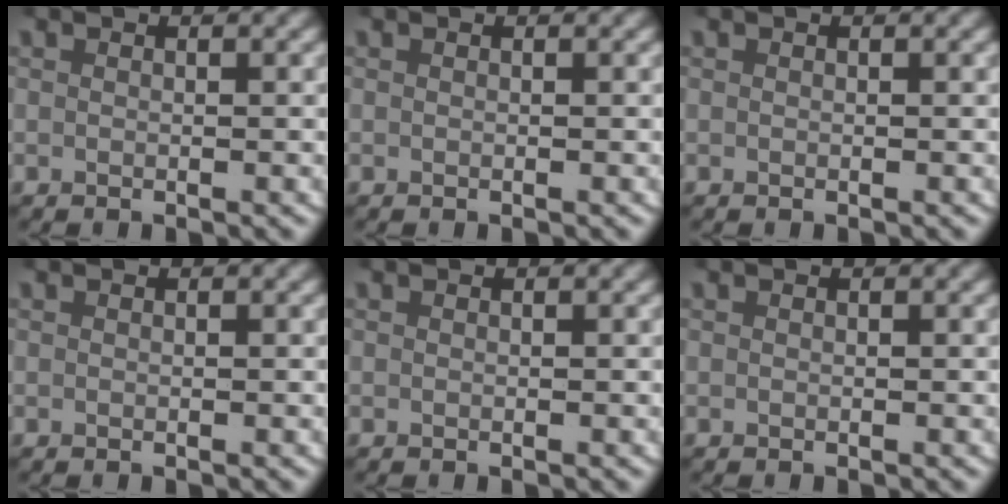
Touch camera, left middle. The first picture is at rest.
{"total": 0.0}
{"total": 0.0}
{"total": 0.0}
{"total": 0.0}
{"total": 0.0}